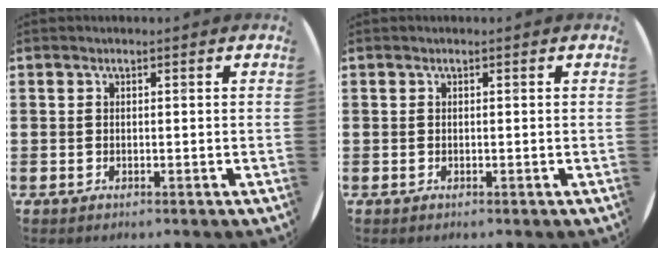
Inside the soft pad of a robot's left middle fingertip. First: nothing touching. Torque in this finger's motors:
{"motor_torque": [0.13, -0.13, 0.00, -0.01]}